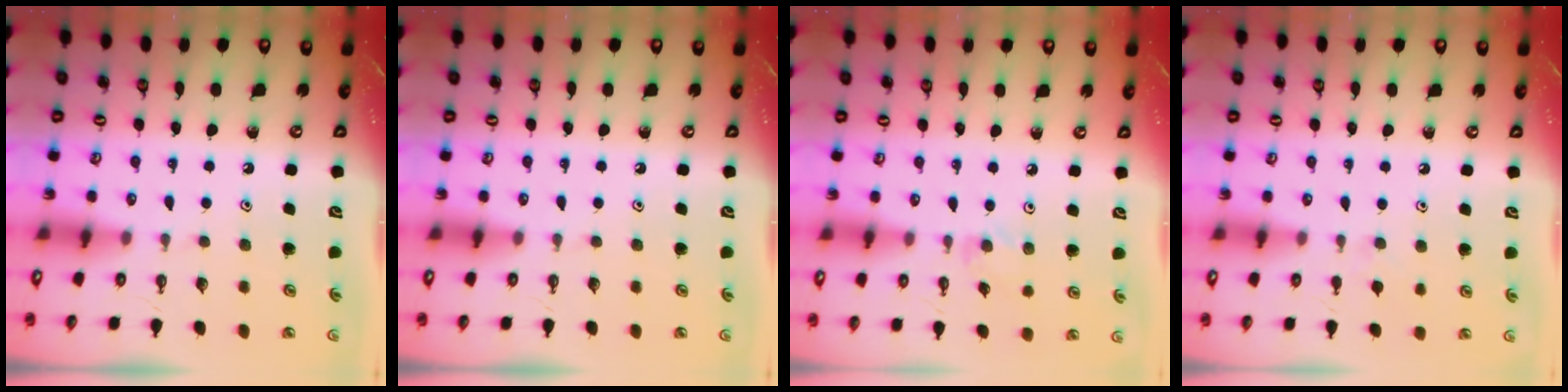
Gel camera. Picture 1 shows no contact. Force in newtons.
{"total": 0.0}
{"total": 2.6, "press": 2.6, "slide": 0.4}
{"total": 3.1, "press": 3.0, "slide": 0.5}